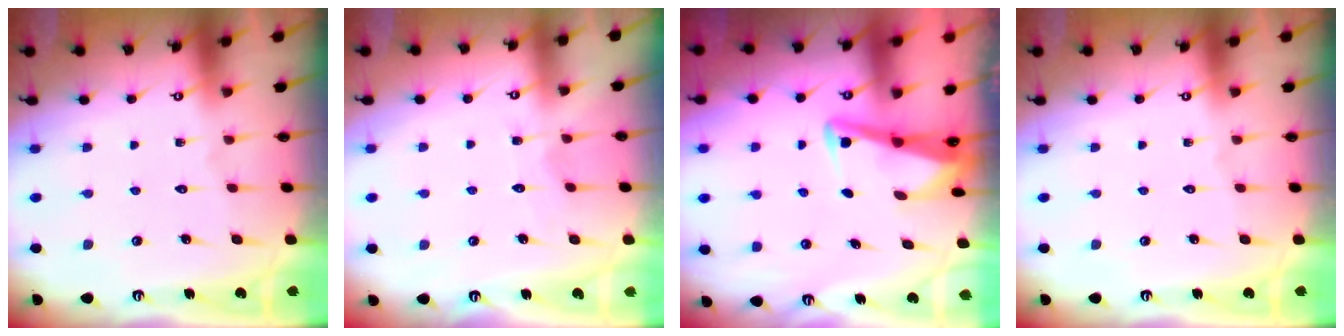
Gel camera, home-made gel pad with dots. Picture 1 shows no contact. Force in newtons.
{"total": 3.6, "press": 3.6, "slide": 0.4}
{"total": 3.6, "press": 3.6, "slide": 0.4}
{"total": 0.0}